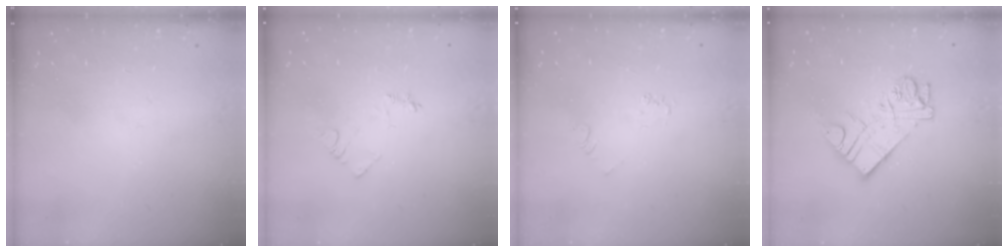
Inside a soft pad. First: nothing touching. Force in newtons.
{"total": 3.9, "press": 3.9, "slide": 0.5}
{"total": 2.3, "press": 2.3, "slide": 0.4}
{"total": 12.0, "press": 11.9, "slide": 1.0}